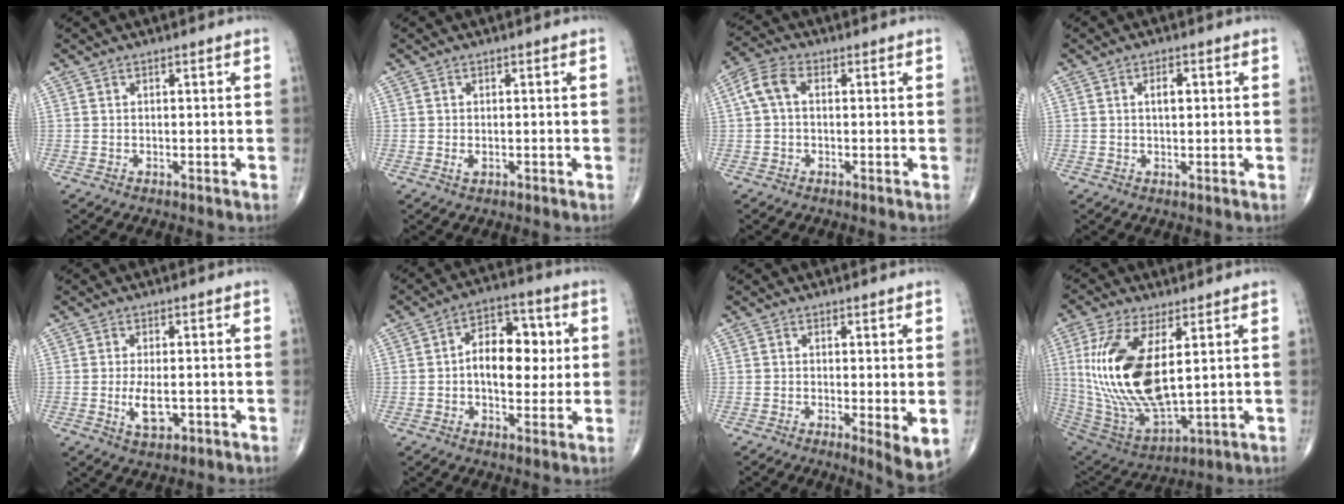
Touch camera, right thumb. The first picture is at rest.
{"total": 1.2, "force": [-0.3, 0.7, 1.0], "torque": [-0.018, -0.002, -0.005]}
{"total": 5.1, "force": [0.5, 3.1, 4.1], "torque": [-0.087, 0.018, 0.004]}
{"total": 2.8, "force": [0.6, 1.3, 2.3], "torque": [-0.038, 0.002, 0.009]}
{"total": 4.8, "force": [-1.0, 2.2, 4.2], "torque": [-0.078, -0.007, -0.015]}
{"total": 12.2, "force": [0.8, 7.4, 9.6], "torque": [-0.113, 0.017, 0.008]}
{"total": 5.2, "force": [-0.7, 1.3, 5.0], "torque": [-0.079, -0.017, -0.013]}
{"total": 21.1, "force": [3.7, 9.1, 18.7], "torque": [-0.390, -0.029, 0.084]}